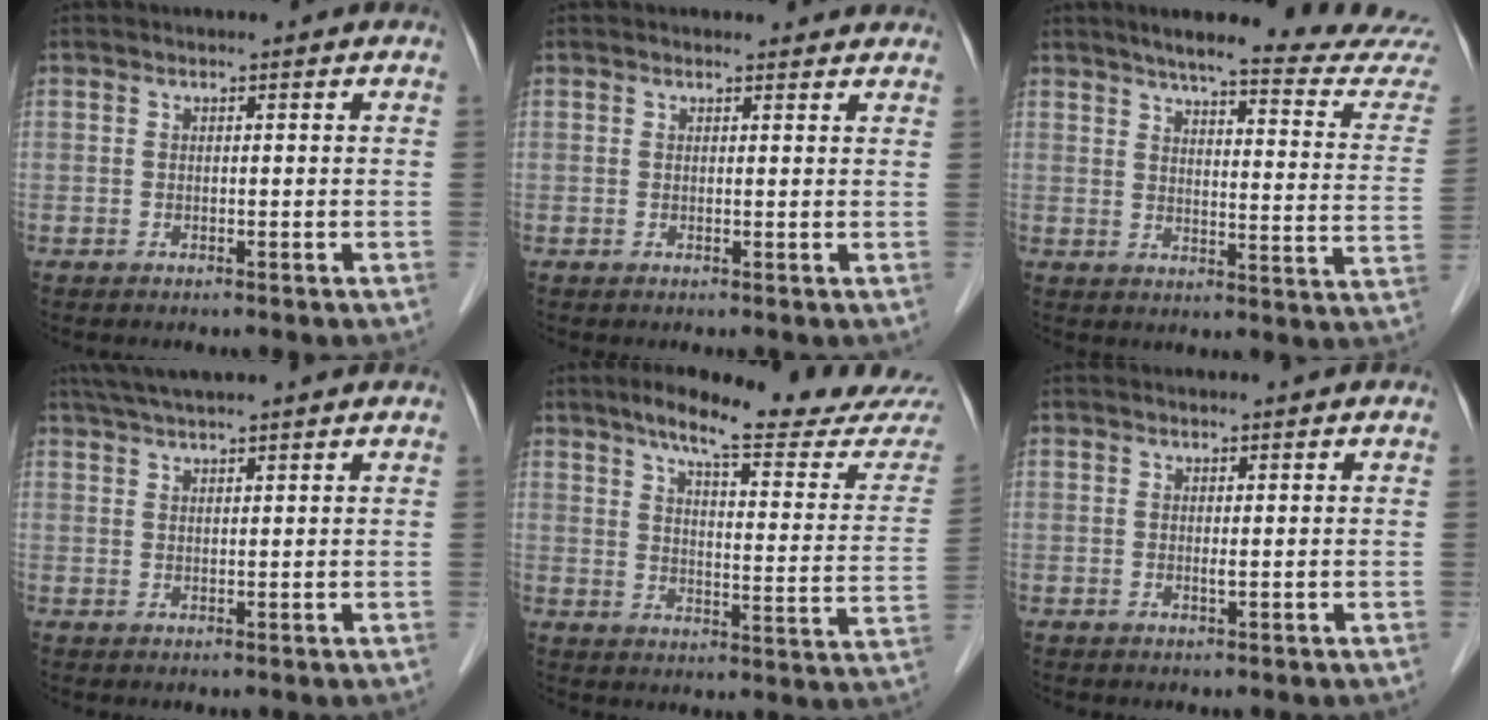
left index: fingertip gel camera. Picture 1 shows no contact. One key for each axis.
{"total": 2.2, "fx": 2.1, "fy": 0.6, "fz": 0.1, "tx": -0.006, "ty": 0.002, "tz": 0.017}
{"total": 21.4, "fx": 19.8, "fy": 0.0, "fz": 8.1, "tx": -0.103, "ty": -0.082, "tz": 0.230}
{"total": 6.6, "fx": 5.6, "fy": -0.1, "fz": 3.4, "tx": -0.057, "ty": 0.040, "tz": 0.093}
{"total": 20.1, "fx": 17.7, "fy": 0.9, "fz": 9.4, "tx": -0.123, "ty": -0.054, "tz": 0.222}
{"total": 0.7, "fx": 0.4, "fy": -0.1, "fz": 0.6, "tx": -0.011, "ty": 0.001, "tz": 0.006}